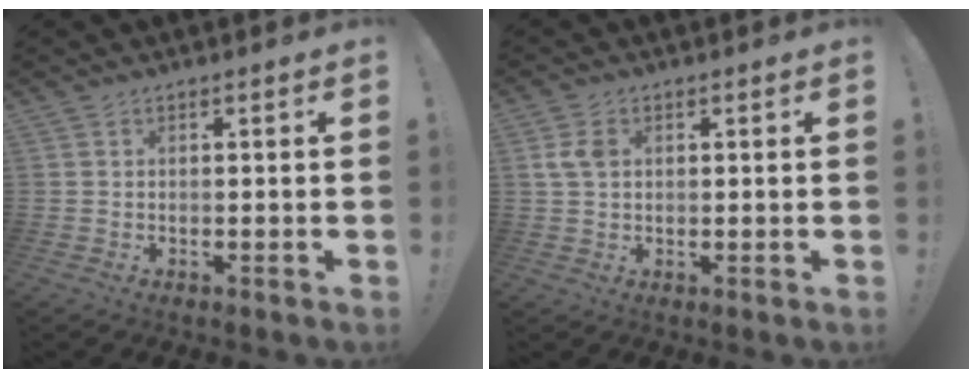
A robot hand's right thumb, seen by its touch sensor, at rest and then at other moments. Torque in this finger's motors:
{"motor_torque": [-0.04, 0.26, 0.40, -0.11, -0.21]}